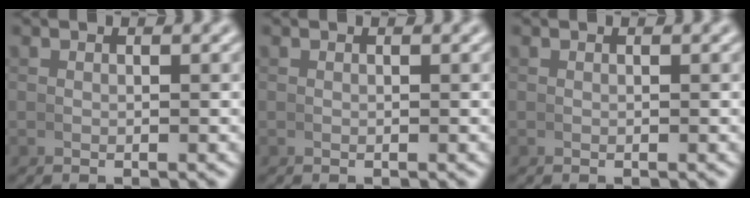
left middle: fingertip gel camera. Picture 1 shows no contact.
{"total": 0.0}
{"total": 0.0}